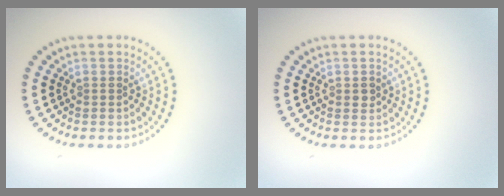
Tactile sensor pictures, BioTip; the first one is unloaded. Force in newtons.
{"total": 0.9, "press": 0.9, "slide": 0.0}